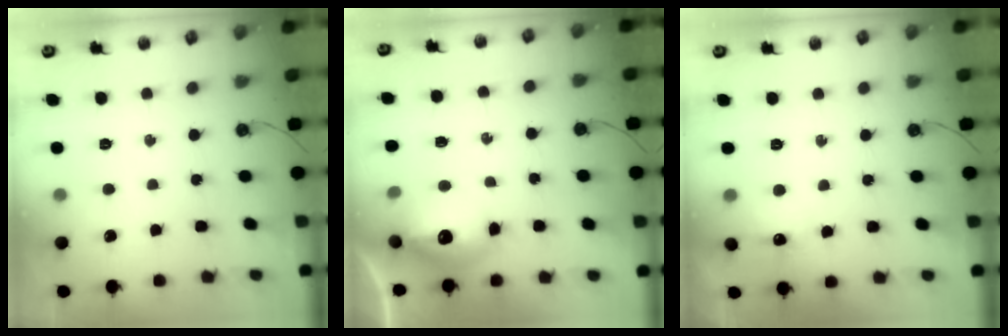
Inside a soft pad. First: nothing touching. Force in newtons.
{"total": 14.4, "press": 14.3, "slide": 1.5}
{"total": 7.8, "press": 7.7, "slide": 1.0}